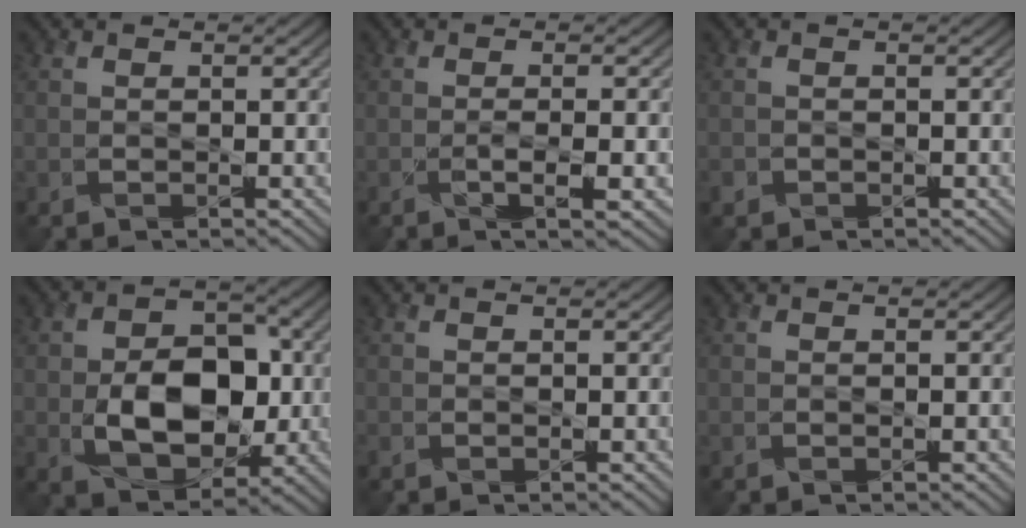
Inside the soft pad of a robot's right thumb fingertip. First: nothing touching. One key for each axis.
{"total": 2.6, "fx": -0.9, "fy": 0.1, "fz": 2.5, "tx": -0.045, "ty": 0.000, "tz": -0.015}
{"total": 0.9, "fx": -0.6, "fy": 0.7, "fz": 0.0, "tx": 0.002, "ty": -0.006, "tz": -0.015}
{"total": 10.5, "fx": -1.7, "fy": 7.0, "fz": 7.7, "tx": -0.136, "ty": -0.002, "tz": -0.030}
{"total": 0.0}
{"total": 0.0}